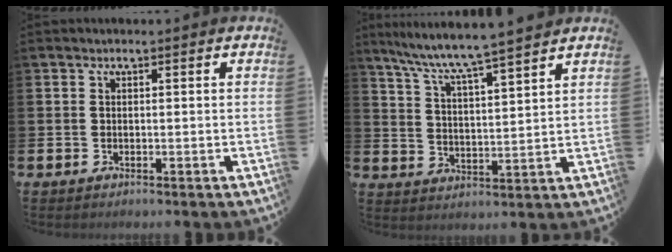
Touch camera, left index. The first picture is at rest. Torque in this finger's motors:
{"motor_torque": [0.47, -0.45, 0.81, 0.16]}